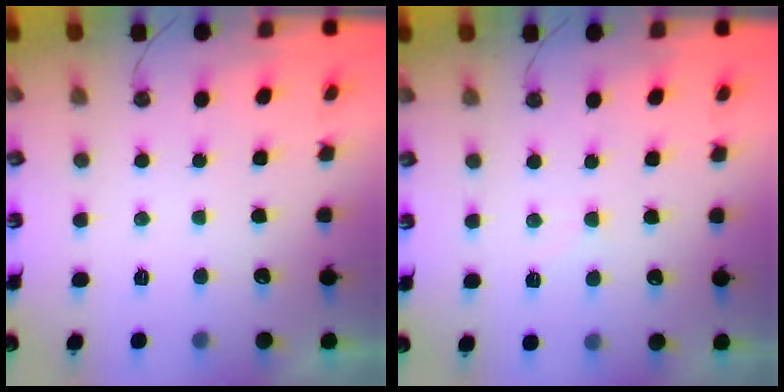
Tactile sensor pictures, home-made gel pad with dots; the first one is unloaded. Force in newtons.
{"total": 3.1, "press": 3.1, "slide": 0.5}